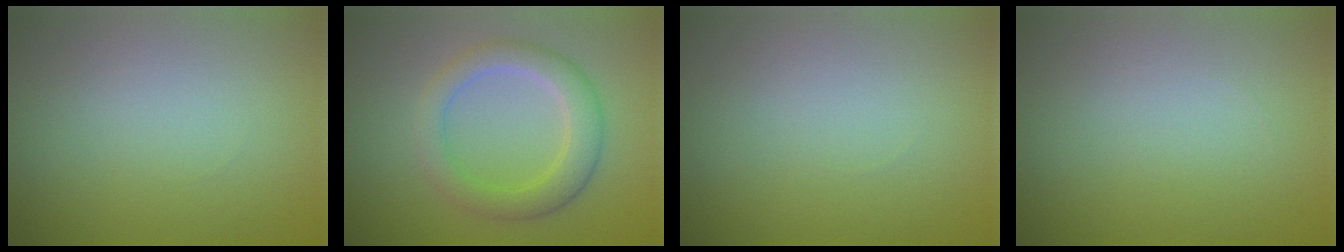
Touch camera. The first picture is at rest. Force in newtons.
{"total": 3.9, "press": 3.9, "slide": 0.1}
{"total": 0.0}
{"total": 0.0}